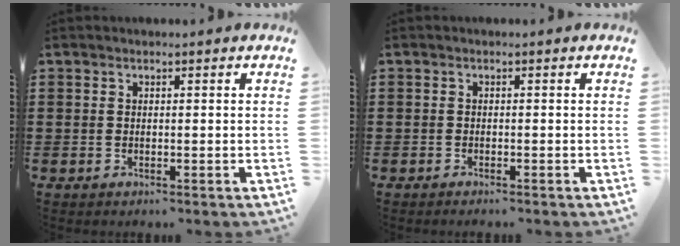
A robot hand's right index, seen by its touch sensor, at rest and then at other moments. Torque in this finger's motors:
{"motor_torque": [-0.28, 0.44, -0.11, -0.05]}